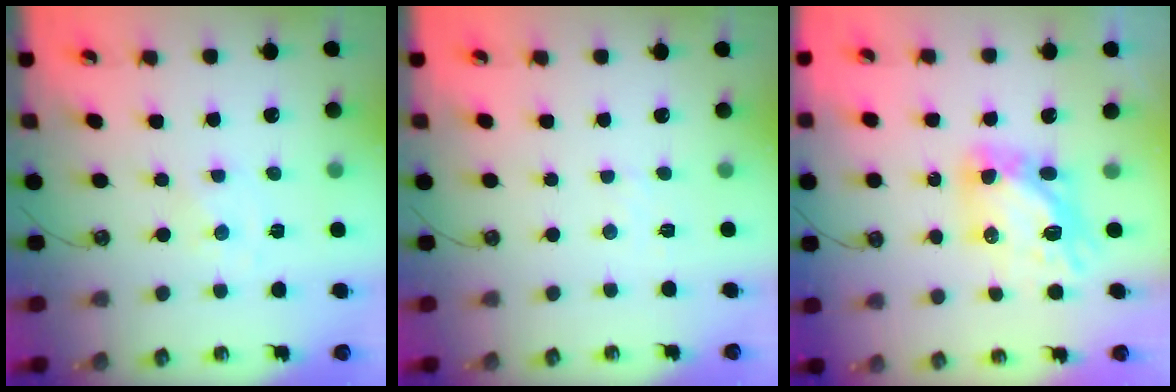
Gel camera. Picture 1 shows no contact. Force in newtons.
{"total": 3.0, "press": 3.0, "slide": 0.5}
{"total": 11.3, "press": 11.3, "slide": 1.0}